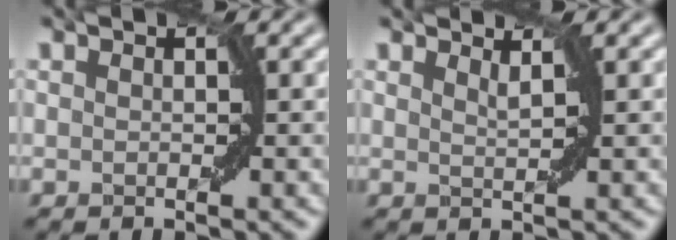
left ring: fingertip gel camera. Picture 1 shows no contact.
{"total": 1.1, "force": [0.9, 0.1, 0.5], "torque": [-0.004, 0.000, 0.015]}